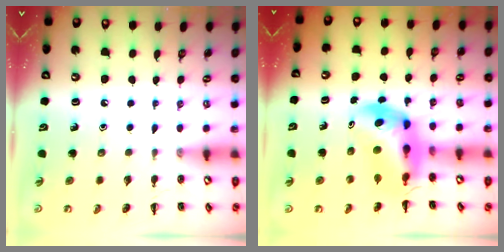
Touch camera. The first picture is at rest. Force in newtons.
{"total": 6.0, "press": 5.7, "slide": 1.8}